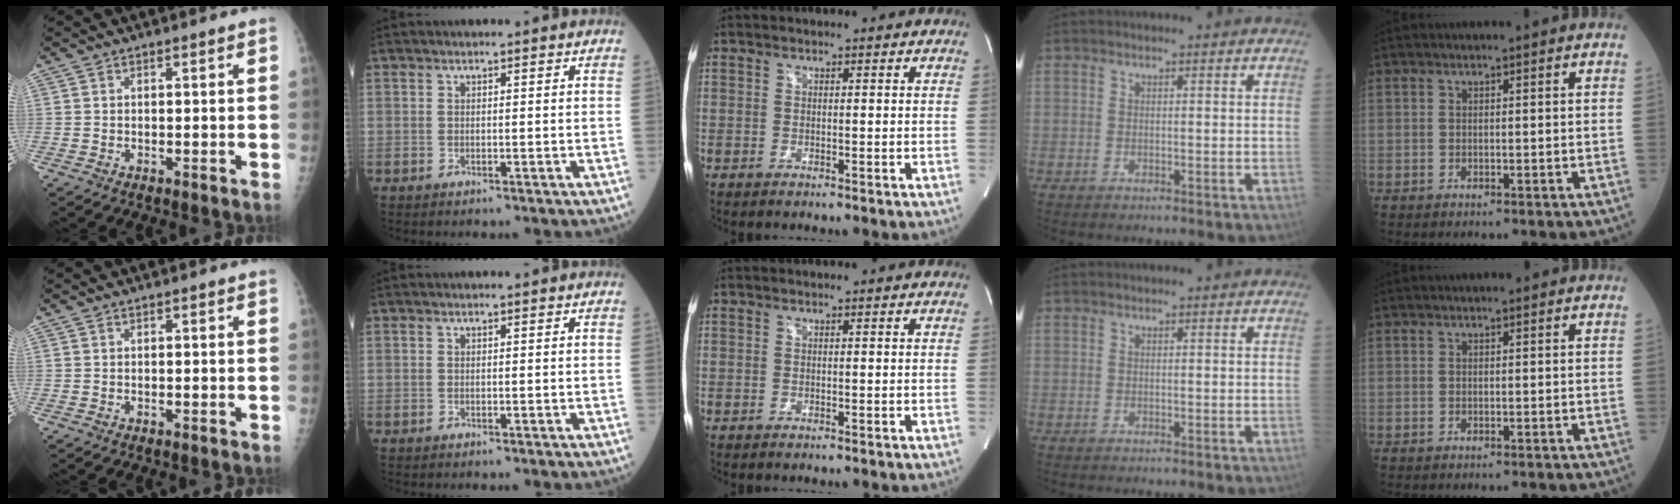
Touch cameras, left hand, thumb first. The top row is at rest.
{}